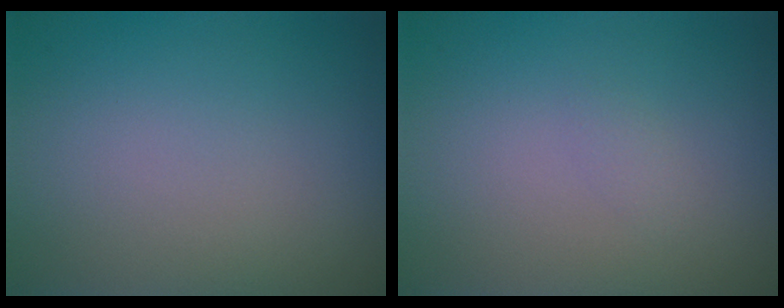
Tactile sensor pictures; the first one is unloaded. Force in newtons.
{"total": 0.5, "press": 0.5, "slide": 0.1}